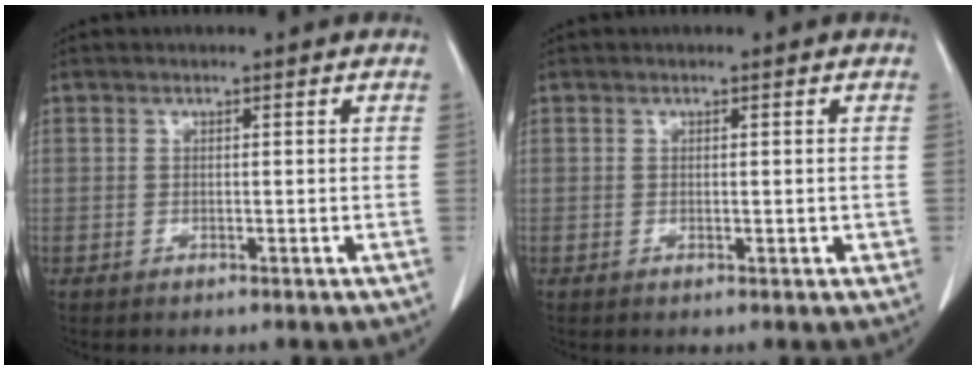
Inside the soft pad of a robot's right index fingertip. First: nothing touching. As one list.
[{"total": 1.1, "force": [-0.1, 0.4, 1.0], "torque": [-0.013, -0.002, 0.002]}]